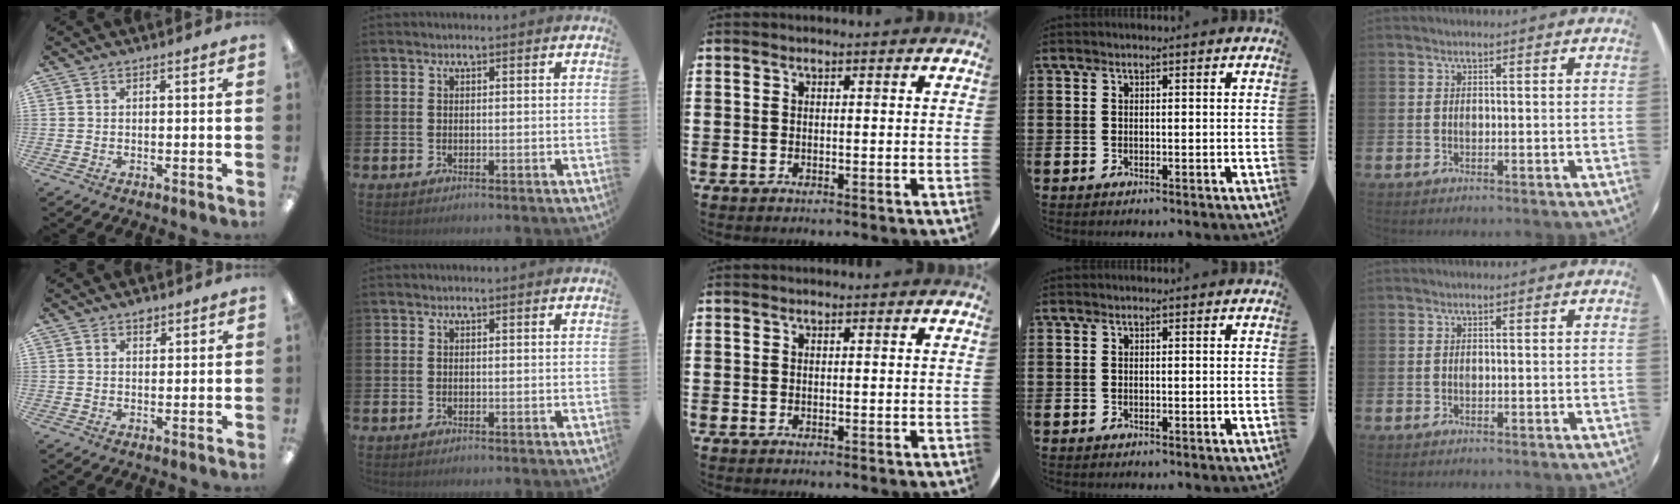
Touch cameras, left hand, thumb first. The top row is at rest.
{"thumb": {"total": 2.5, "force": [1.7, 1.5, 1.1], "torque": [-0.006, -0.004, 0.027]}}